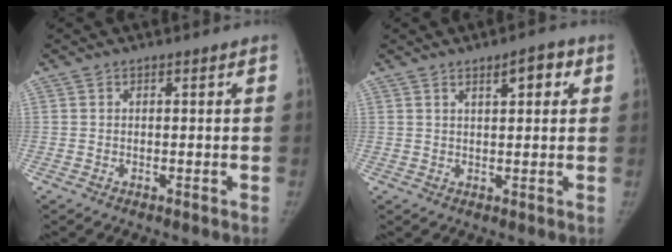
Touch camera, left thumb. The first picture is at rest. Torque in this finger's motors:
{"motor_torque": [-0.05, 0.25, 0.05, 0.00, -0.02]}